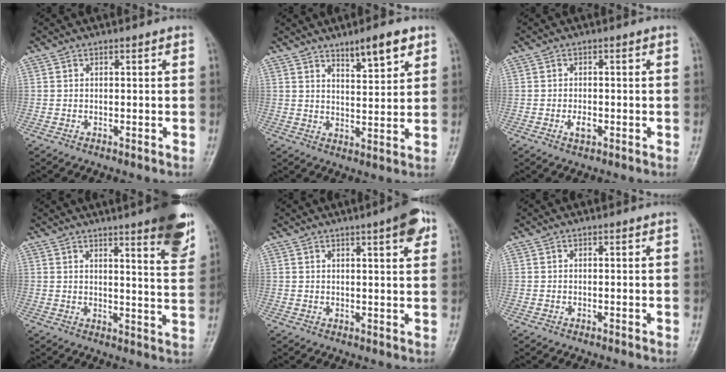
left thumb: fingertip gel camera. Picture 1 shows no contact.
{"total": 7.2, "force": [4.7, 1.8, 5.1], "torque": [-0.066, -0.030, 0.074]}
{"total": 2.4, "force": [-0.8, 1.3, 1.8], "torque": [-0.030, 0.005, -0.014]}
{"total": 12.1, "force": [7.5, 1.9, 9.4], "torque": [-0.101, -0.042, 0.090]}
{"total": 5.9, "force": [3.2, 1.1, 4.9], "torque": [-0.057, -0.009, 0.038]}
{"total": 0.0}